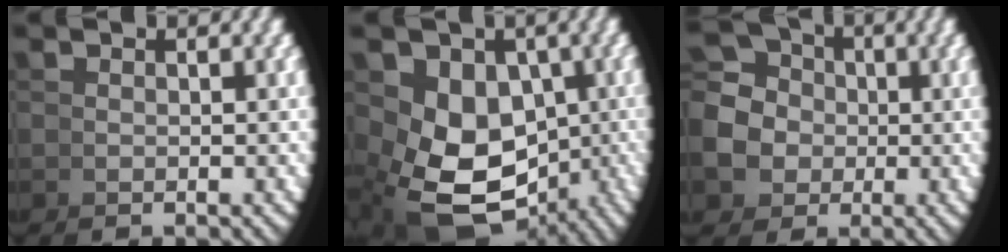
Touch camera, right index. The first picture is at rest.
{"total": 11.0, "force": [-2.8, 8.2, 6.7], "torque": [-0.151, -0.066, -0.012]}
{"total": 9.6, "force": [0.2, 8.8, 4.0], "torque": [-0.088, -0.032, 0.009]}